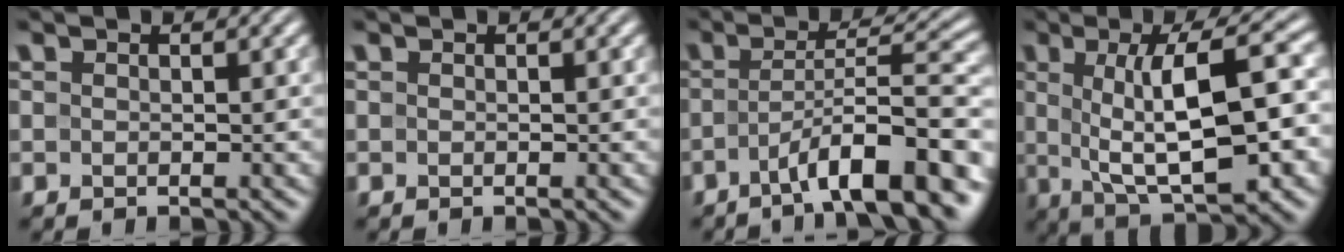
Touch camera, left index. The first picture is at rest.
{"total": 0.0}
{"total": 9.5, "force": [-4.6, 2.1, 8.1], "torque": [-0.114, 0.016, -0.077]}
{"total": 10.3, "force": [0.8, 3.2, 9.8], "torque": [-0.150, 0.007, 0.012]}